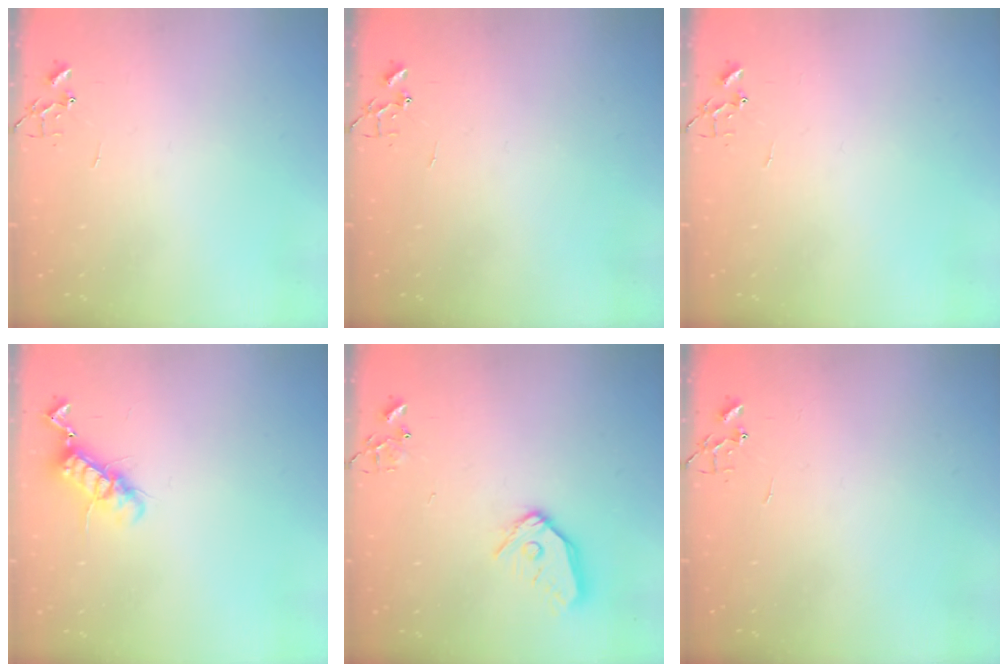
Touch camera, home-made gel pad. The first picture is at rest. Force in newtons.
{"total": 0.0}
{"total": 0.0}
{"total": 11.0, "press": 10.9, "slide": 1.1}
{"total": 12.5, "press": 12.4, "slide": 1.6}
{"total": 0.0}